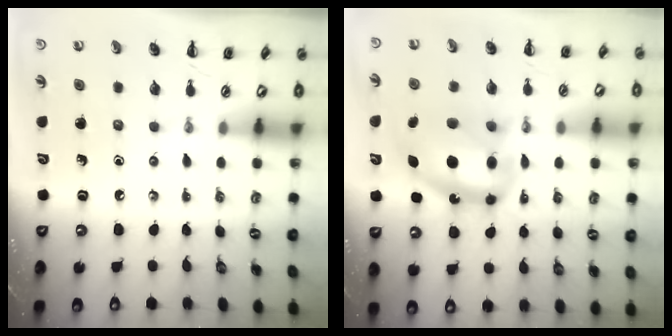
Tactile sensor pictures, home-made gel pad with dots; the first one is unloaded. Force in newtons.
{"total": 14.6, "press": 14.1, "slide": 3.8}